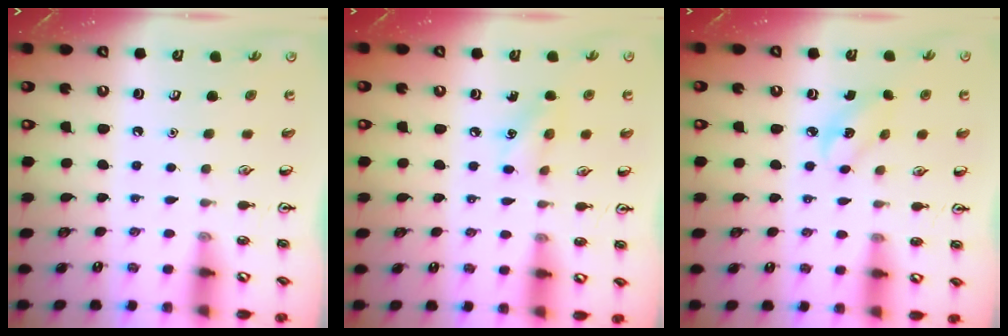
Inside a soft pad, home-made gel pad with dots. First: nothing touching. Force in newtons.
{"total": 6.6, "press": 6.3, "slide": 1.9}
{"total": 2.8, "press": 2.7, "slide": 0.8}